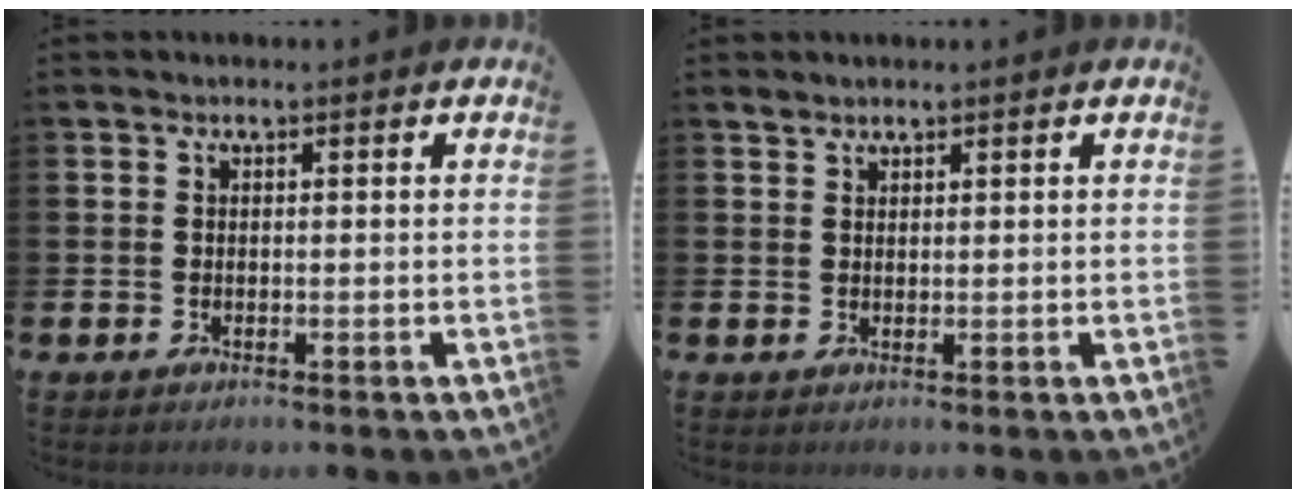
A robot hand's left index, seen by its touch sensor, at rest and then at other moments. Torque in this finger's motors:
{"motor_torque": [0.02, 0.02, -0.14, -0.02]}